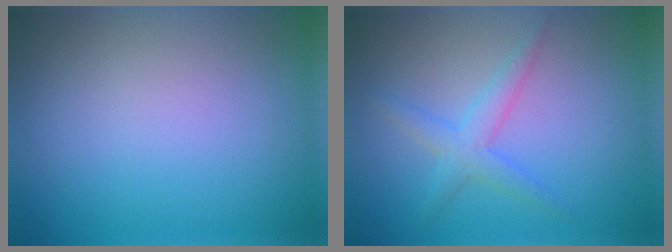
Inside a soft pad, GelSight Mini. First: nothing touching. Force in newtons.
{"total": 2.4, "press": 2.4, "slide": 0.1}